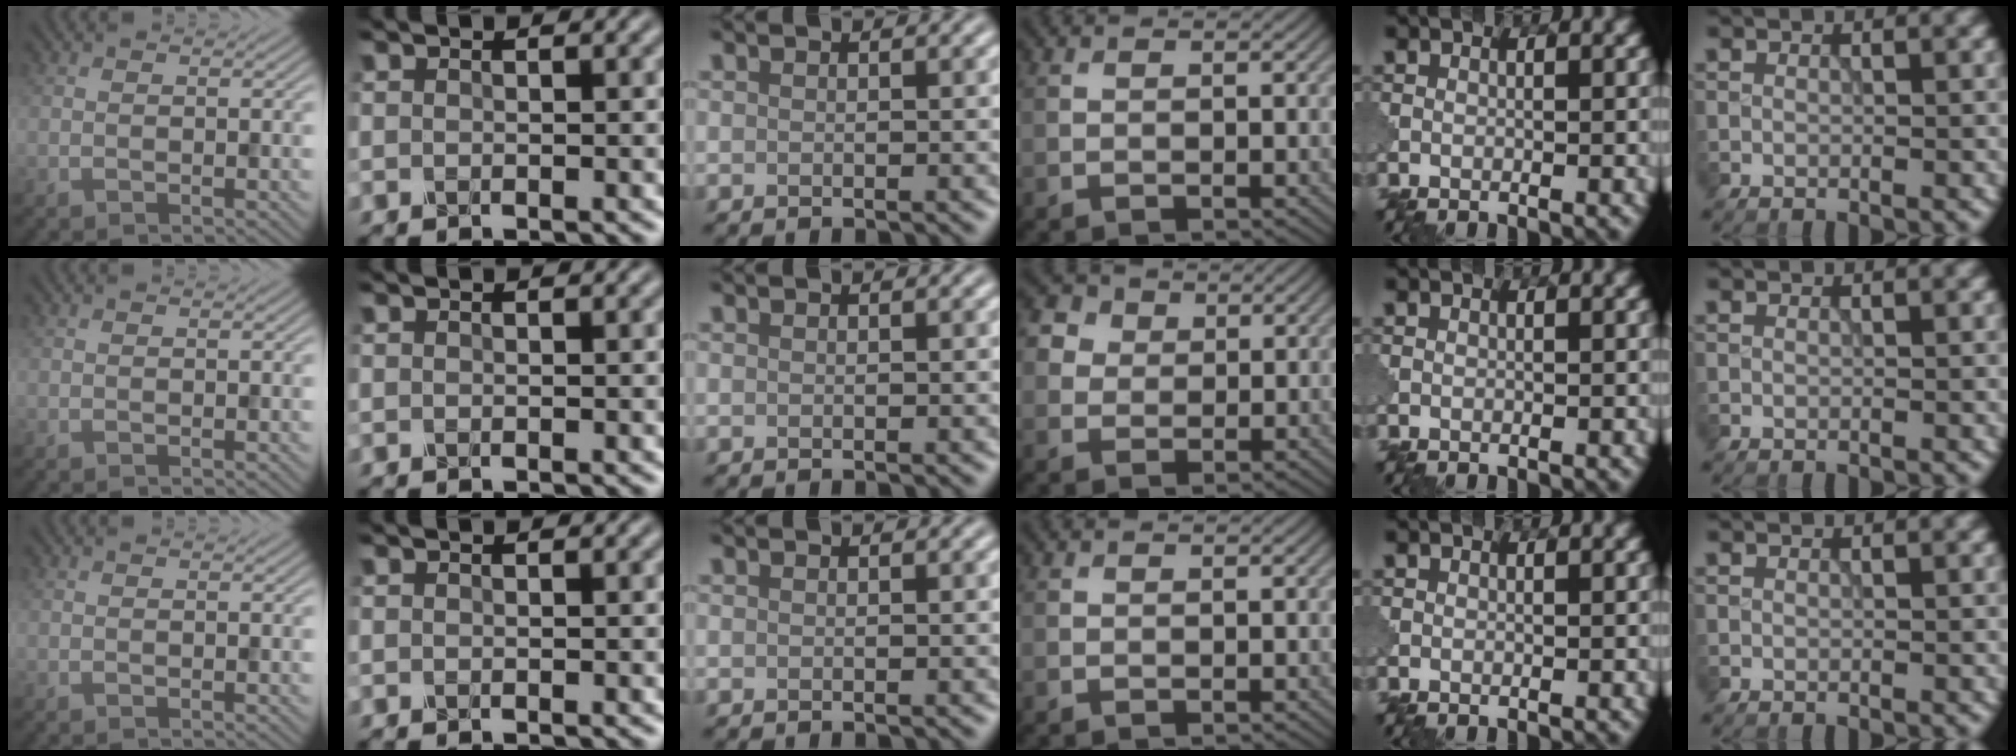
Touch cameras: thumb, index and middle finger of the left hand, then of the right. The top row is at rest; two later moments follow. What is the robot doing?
{"motion": "wrap", "object": "tissue paper"}